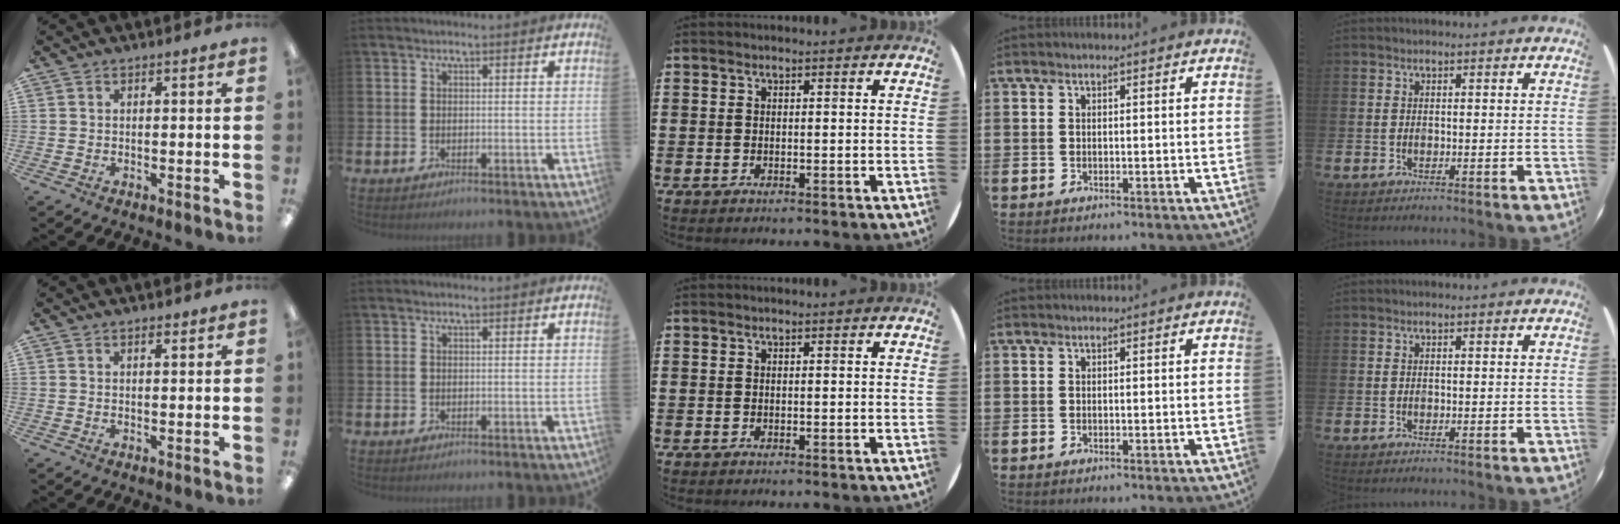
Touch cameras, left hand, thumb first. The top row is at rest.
{"thumb": {"total": 1.0, "force": [0.9, 0.3, 0.4], "torque": [-0.010, -0.002, 0.017]}}